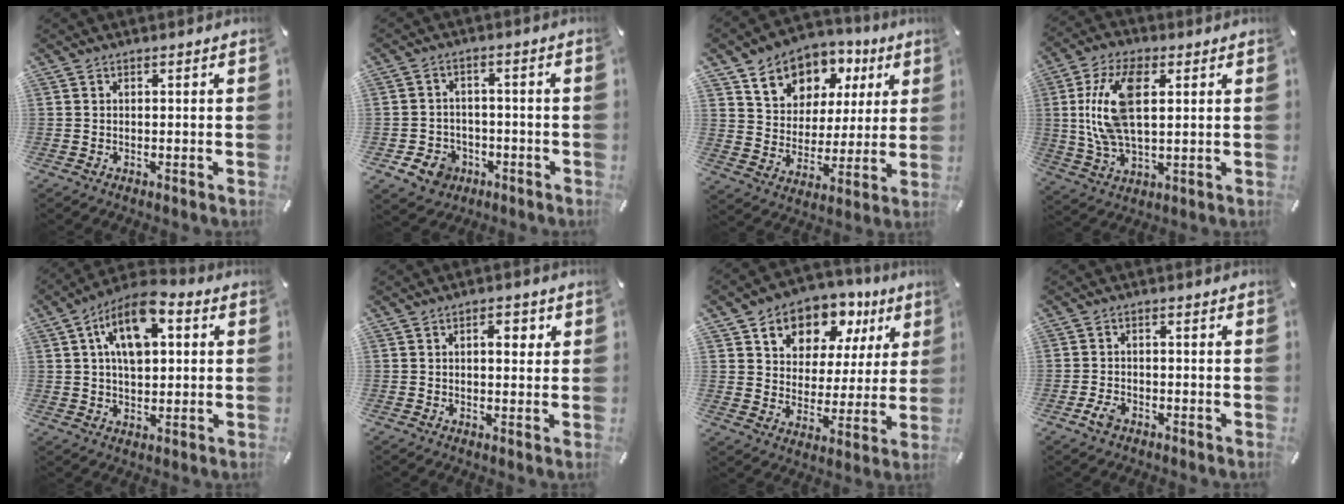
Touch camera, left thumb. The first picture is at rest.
{"total": 6.6, "force": [-3.0, 5.5, 2.1], "torque": [-0.046, 0.017, -0.057]}
{"total": 10.4, "force": [5.3, 8.7, 1.9], "torque": [-0.046, -0.037, 0.102]}
{"total": 14.8, "force": [3.4, 7.7, 12.2], "torque": [-0.274, 0.002, 0.056]}
{"total": 11.6, "force": [4.0, 6.9, 8.4], "torque": [-0.147, -0.006, 0.070]}
{"total": 3.9, "force": [1.2, 2.2, 3.1], "torque": [-0.034, -0.003, 0.009]}
{"total": 10.5, "force": [6.2, 8.2, 2.5], "torque": [-0.037, -0.050, 0.113]}
{"total": 3.0, "force": [-1.8, 1.7, 1.7], "torque": [-0.044, 0.002, -0.037]}